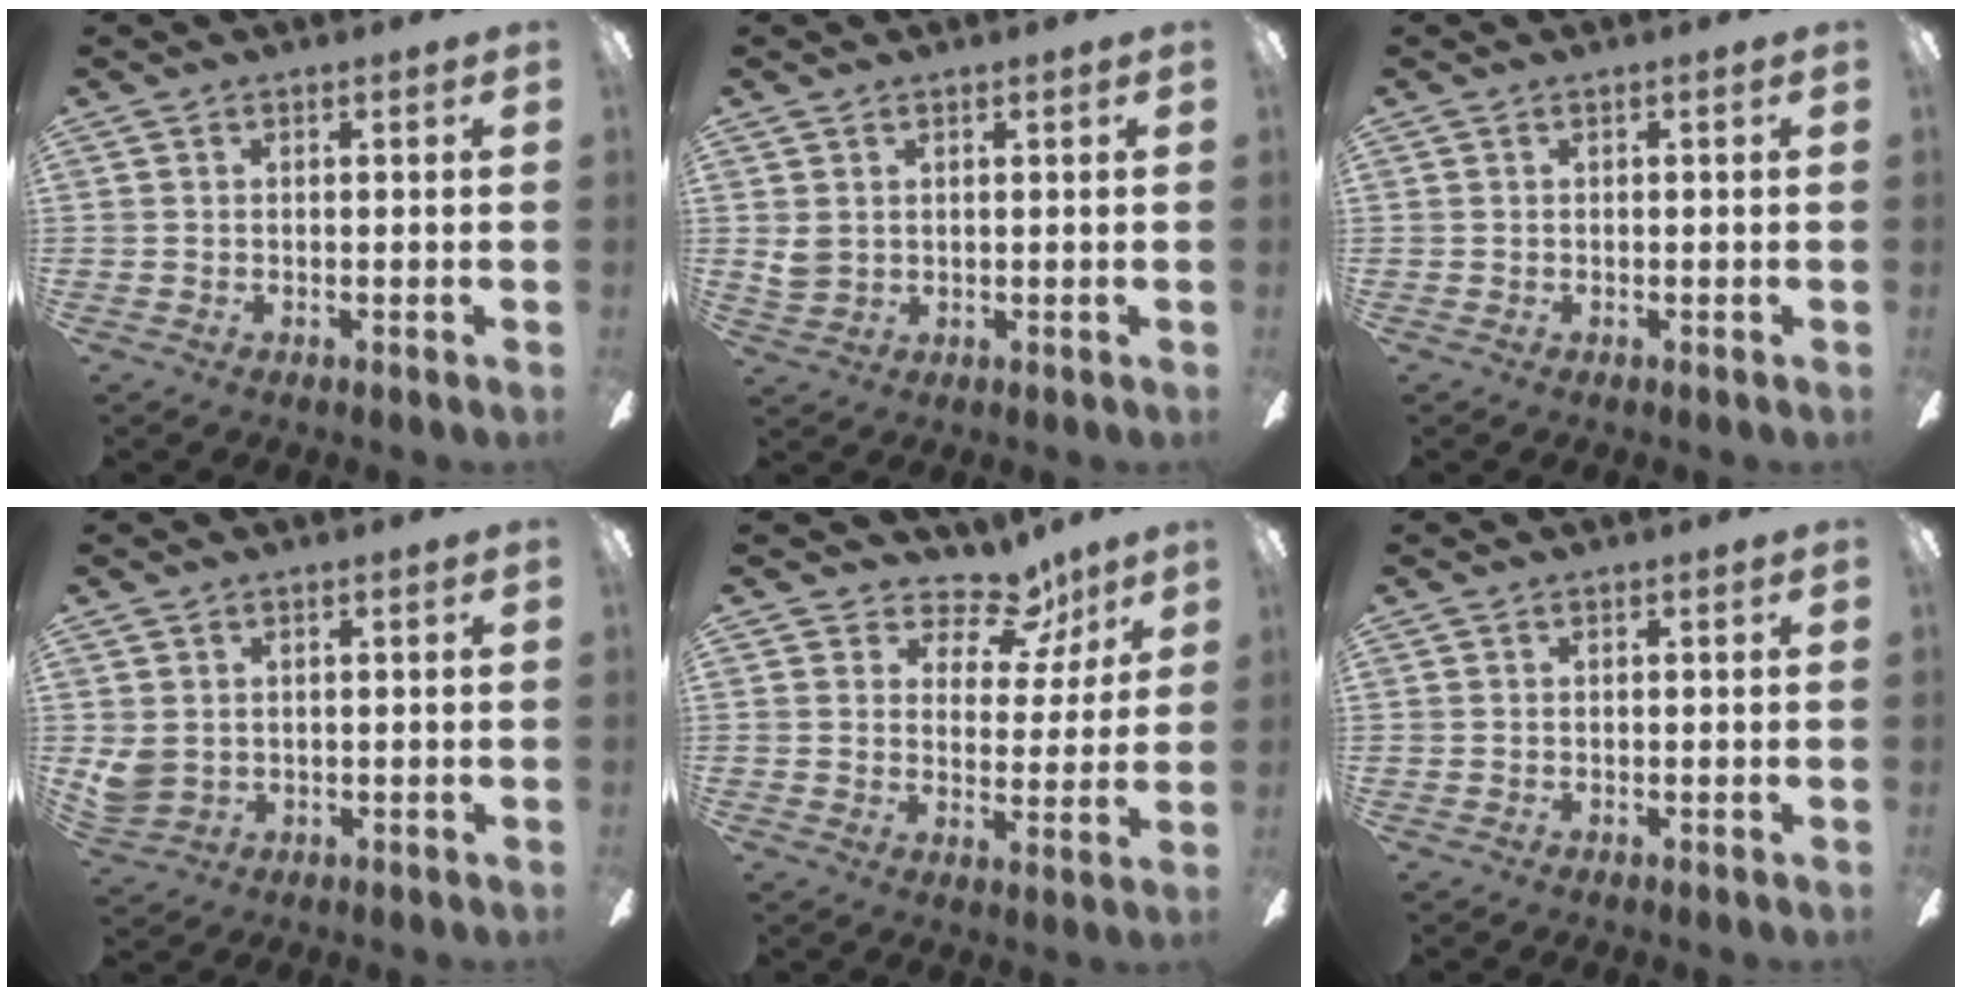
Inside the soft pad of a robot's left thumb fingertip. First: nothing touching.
{"total": 3.4, "force": [1.6, 2.6, 1.5], "torque": [-0.022, 0.002, 0.031]}
{"total": 0.0}
{"total": 4.2, "force": [1.4, 3.6, 1.7], "torque": [-0.035, 0.000, 0.027]}
{"total": 10.5, "force": [7.6, 5.8, 4.4], "torque": [-0.061, -0.051, 0.136]}
{"total": 0.0}